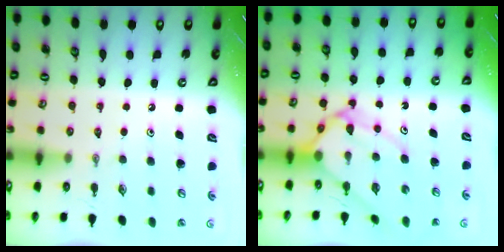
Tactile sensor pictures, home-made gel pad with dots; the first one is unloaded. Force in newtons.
{"total": 10.0, "press": 10.0, "slide": 0.7}